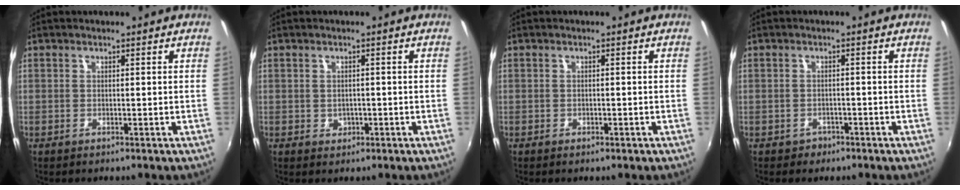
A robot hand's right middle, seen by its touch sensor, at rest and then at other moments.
{"total": 1.8, "force": [-0.4, 1.7, 0.6], "torque": [-0.008, -0.001, -0.003]}
{"total": 1.0, "force": [-0.7, 0.7, 0.3], "torque": [-0.007, -0.005, -0.012]}
{"total": 2.3, "force": [-1.4, 1.8, 0.4], "torque": [-0.012, -0.001, -0.019]}